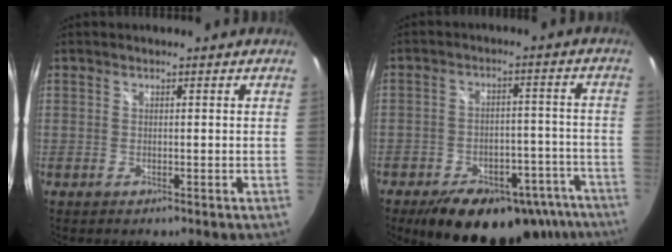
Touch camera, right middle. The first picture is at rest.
{"total": 21.7, "force": [-16.0, 10.6, 10.1], "torque": [-0.167, 0.020, -0.185]}